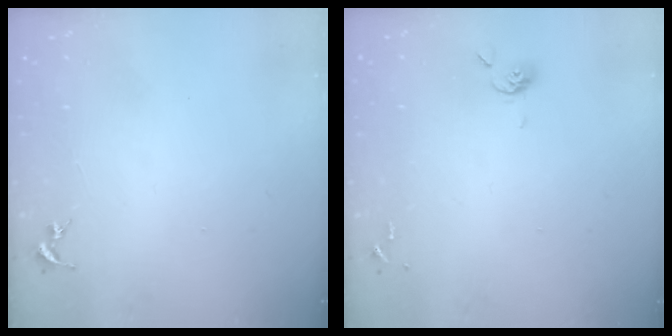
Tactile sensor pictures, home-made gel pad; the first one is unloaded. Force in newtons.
{"total": 4.6, "press": 4.5, "slide": 0.5}